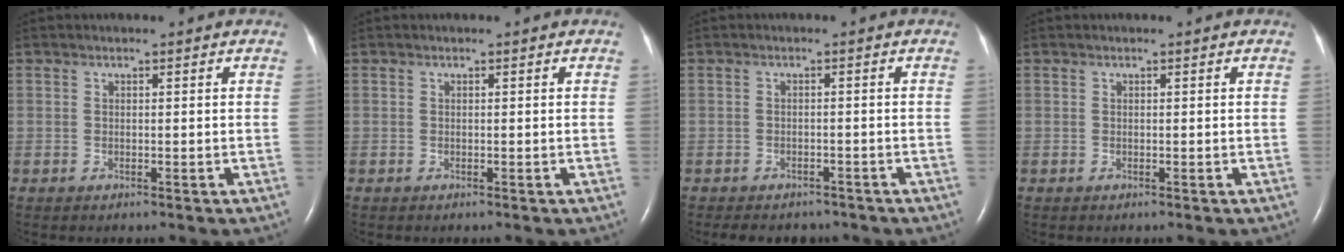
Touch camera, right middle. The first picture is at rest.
{"total": 0.0}
{"total": 7.2, "force": [-6.1, 3.2, 2.1], "torque": [-0.032, 0.003, -0.070]}
{"total": 0.0}